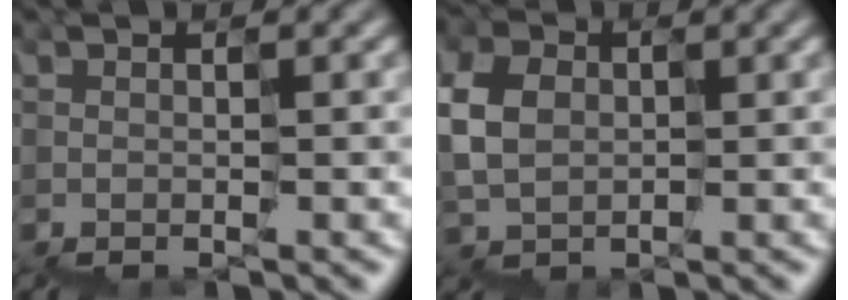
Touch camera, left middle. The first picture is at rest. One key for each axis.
{"total": 2.6, "fx": 0.6, "fy": 2.5, "fz": 0.4, "tx": -0.021, "ty": 0.023, "tz": 0.005}